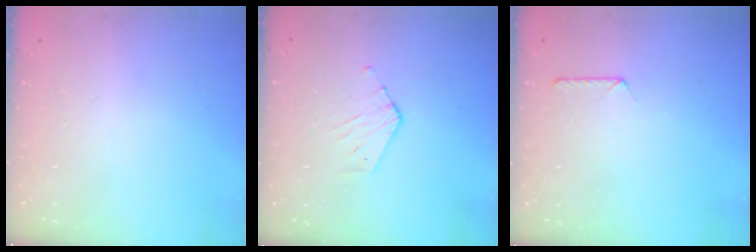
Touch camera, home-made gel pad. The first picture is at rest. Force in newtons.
{"total": 3.4, "press": 3.4, "slide": 0.3}
{"total": 6.9, "press": 6.9, "slide": 0.6}